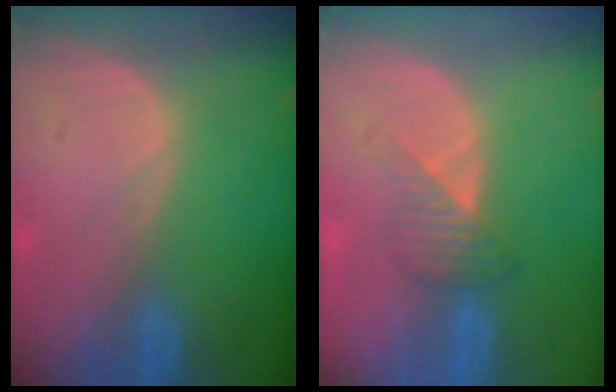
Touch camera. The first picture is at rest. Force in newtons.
{"total": 3.2, "press": 3.0, "slide": 1.1}